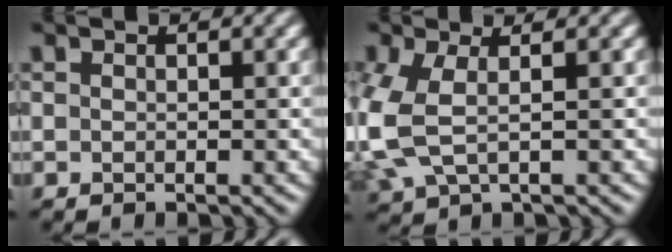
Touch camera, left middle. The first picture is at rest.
{"total": 5.2, "force": [-0.1, 2.9, 4.3], "torque": [-0.130, -0.003, -0.002]}